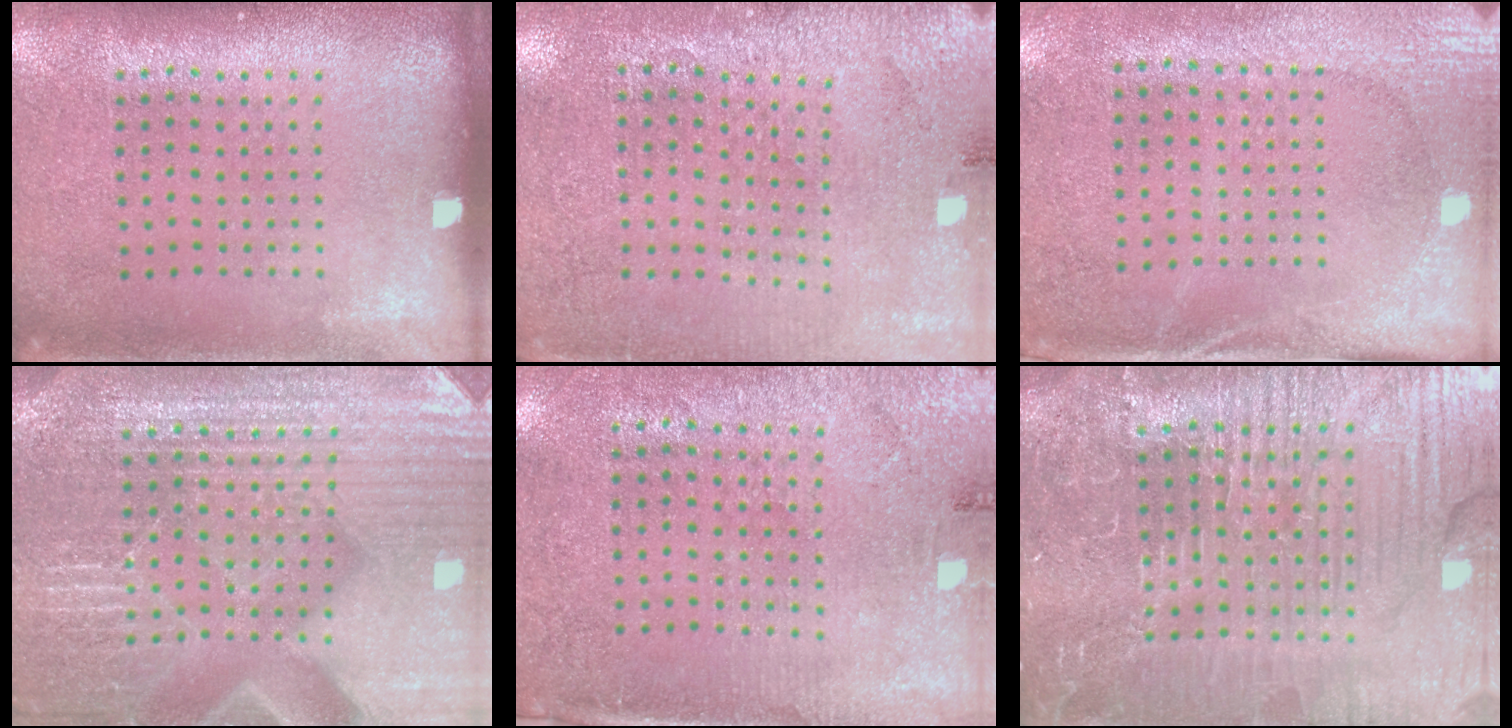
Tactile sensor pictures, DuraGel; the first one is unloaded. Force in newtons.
{"total": 2.8, "press": 2.8, "slide": 0.5}
{"total": 2.7, "press": 2.2, "slide": 1.5}
{"total": 4.8, "press": 4.6, "slide": 1.5}
{"total": 2.8, "press": 2.4, "slide": 1.3}
{"total": 6.2, "press": 5.6, "slide": 2.7}